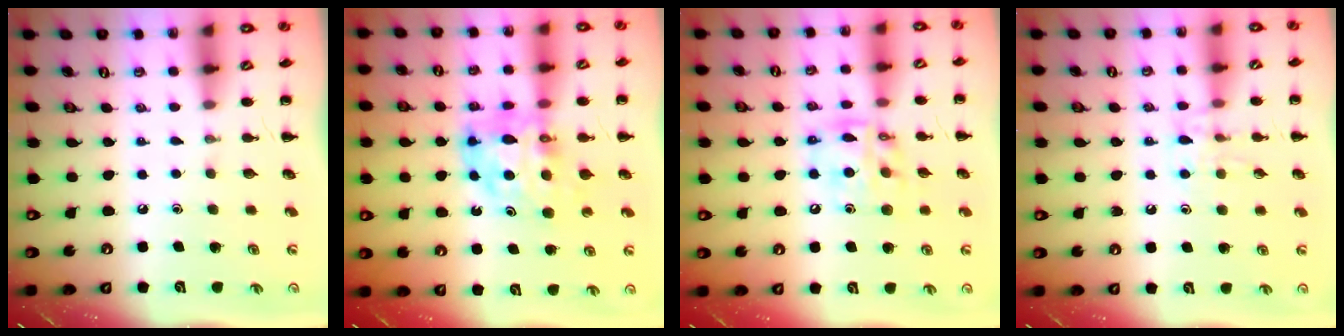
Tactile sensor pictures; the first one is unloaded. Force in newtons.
{"total": 10.3, "press": 9.8, "slide": 3.1}
{"total": 13.6, "press": 13.3, "slide": 3.0}
{"total": 8.8, "press": 8.8, "slide": 1.1}